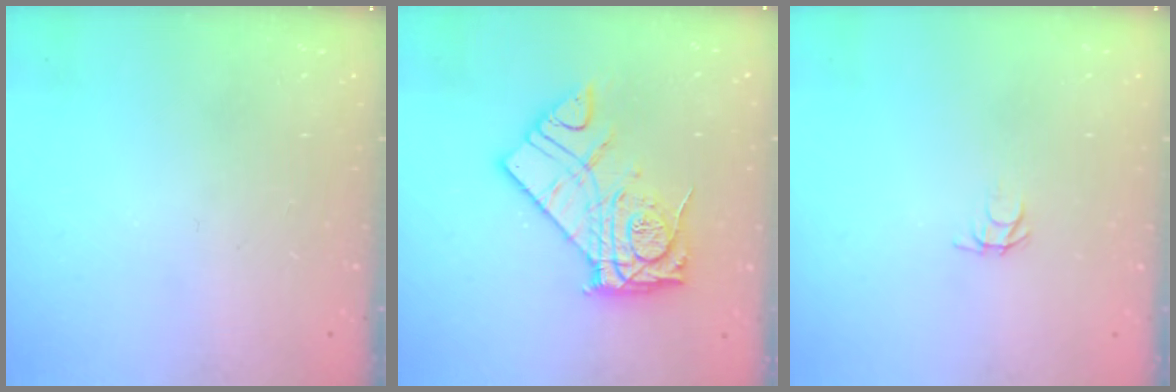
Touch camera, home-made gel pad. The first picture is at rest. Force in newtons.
{"total": 15.6, "press": 15.5, "slide": 1.3}
{"total": 2.5, "press": 2.5, "slide": 0.3}